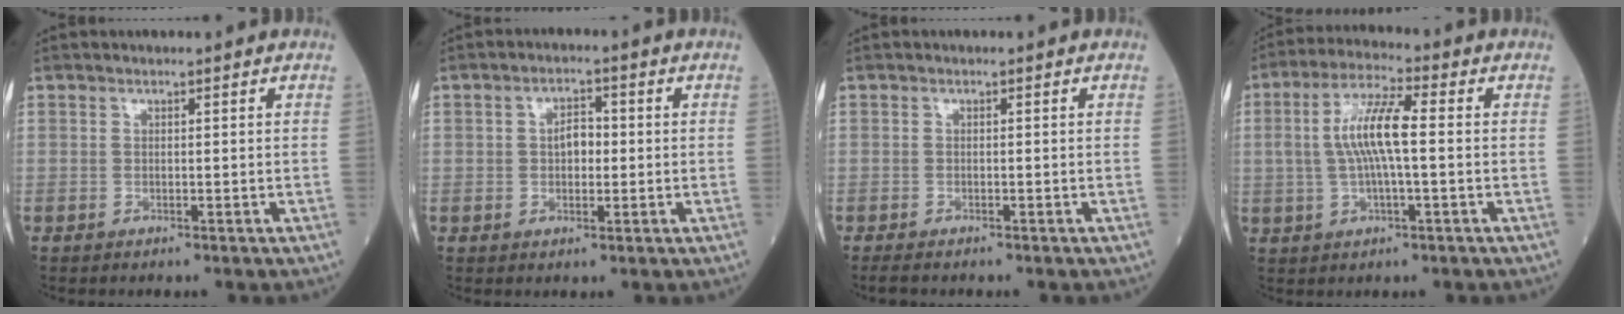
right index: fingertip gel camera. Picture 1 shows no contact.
{"total": 3.3, "force": [0.0, 1.9, 2.7], "torque": [-0.044, 0.010, 0.000]}
{"total": 1.5, "force": [-1.3, 0.3, 0.7], "torque": [-0.019, -0.006, -0.019]}
{"total": 8.6, "force": [0.4, 1.6, 8.5], "torque": [-0.174, 0.015, 0.003]}